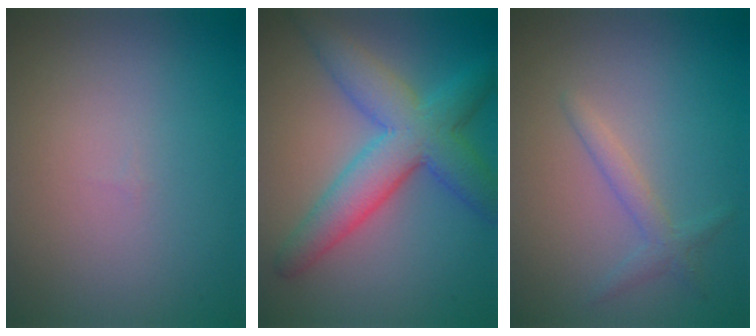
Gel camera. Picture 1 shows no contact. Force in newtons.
{"total": 6.8, "press": 6.8, "slide": 0.1}
{"total": 1.7, "press": 1.6, "slide": 0.2}